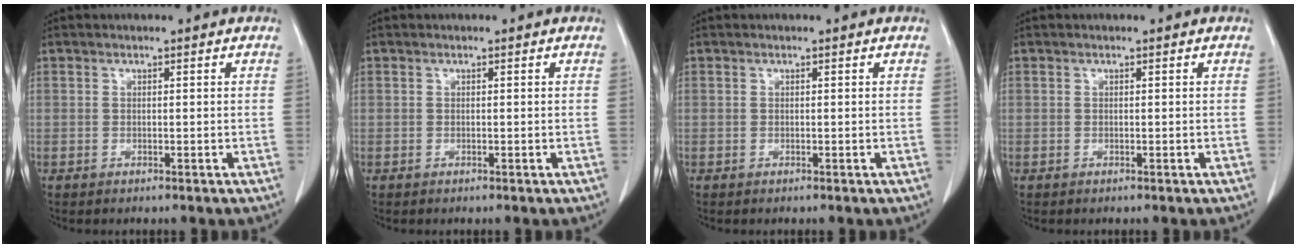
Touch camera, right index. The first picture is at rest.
{"total": 0.0}
{"total": 0.0}
{"total": 0.0}